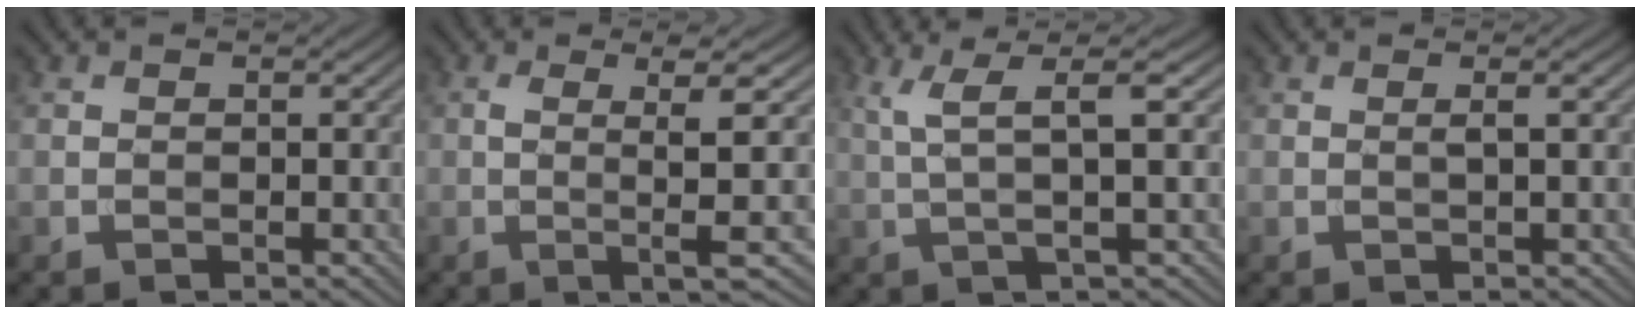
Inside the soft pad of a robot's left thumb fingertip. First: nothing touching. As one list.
[{"total": 6.1, "force": [0.0, 0.3, 6.1], "torque": [-0.115, 0.007, -0.003]}, {"total": 6.1, "force": [2.3, 0.7, 5.6], "torque": [-0.111, 0.020, 0.046]}, {"total": 1.4, "force": [0.3, 0.1, 1.4], "torque": [-0.028, 0.008, 0.000]}]